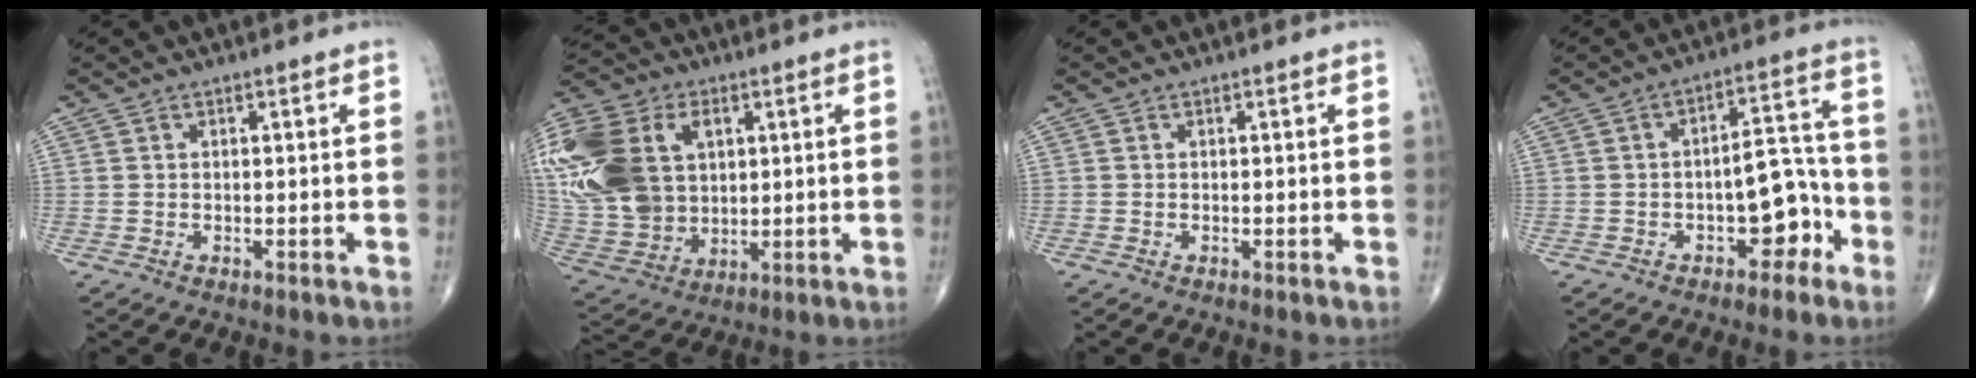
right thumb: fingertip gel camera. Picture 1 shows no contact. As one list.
[{"total": 26.0, "force": [6.0, 18.5, 17.2], "torque": [-0.392, 0.018, 0.124]}, {"total": 0.0}, {"total": 9.2, "force": [-3.6, 5.1, 6.8], "torque": [-0.065, 0.049, -0.050]}]